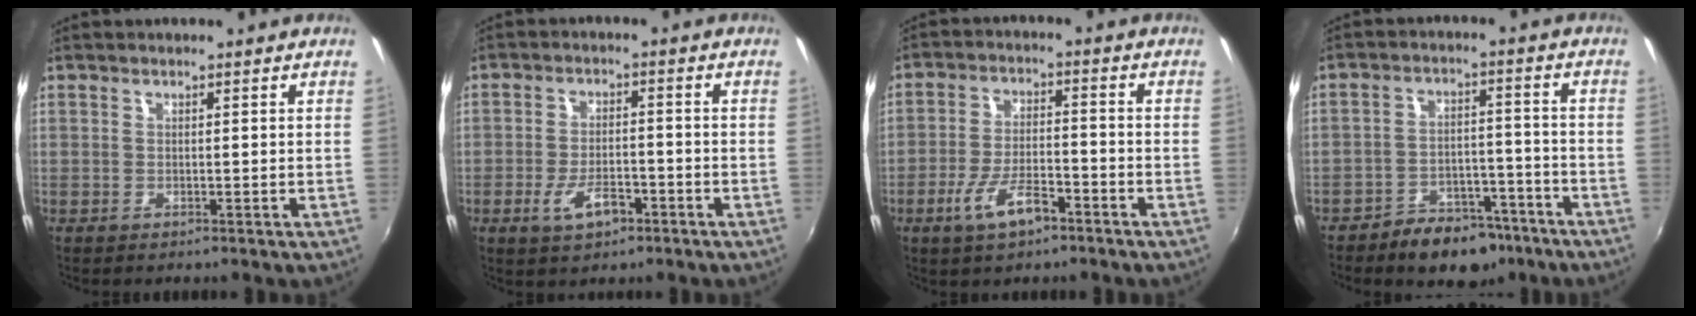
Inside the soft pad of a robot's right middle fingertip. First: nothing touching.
{"total": 6.0, "force": [-3.2, 2.7, 4.3], "torque": [-0.093, -0.005, -0.051]}
{"total": 8.2, "force": [-4.8, 2.8, 6.0], "torque": [-0.125, -0.006, -0.085]}
{"total": 10.6, "force": [-7.9, 5.7, 4.1], "torque": [-0.078, 0.016, -0.105]}